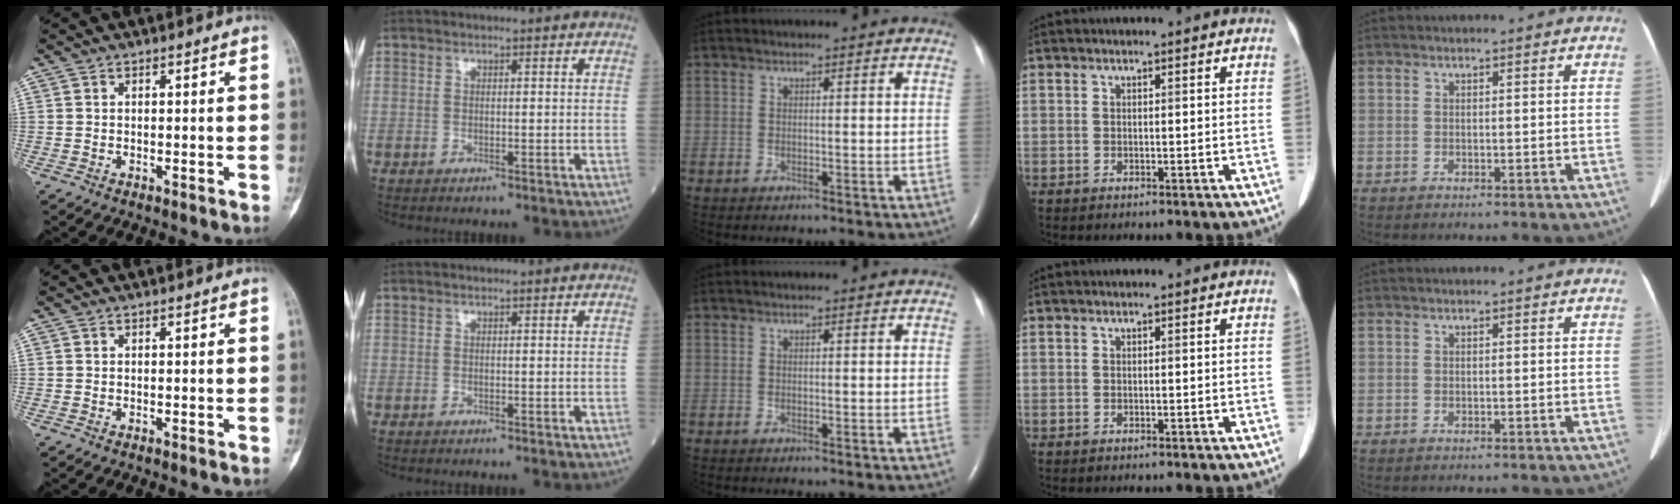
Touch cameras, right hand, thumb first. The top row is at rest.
{}